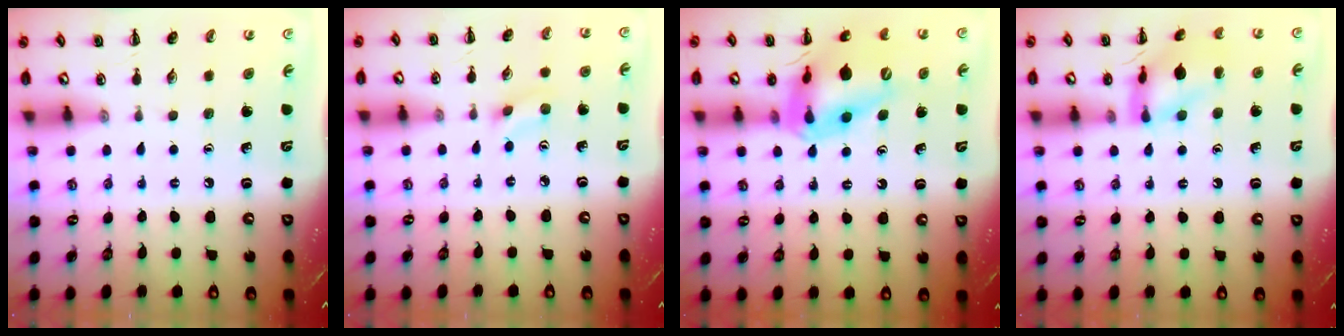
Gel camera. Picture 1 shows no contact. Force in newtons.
{"total": 2.3, "press": 2.1, "slide": 0.8}
{"total": 18.7, "press": 18.4, "slide": 3.0}
{"total": 11.7, "press": 11.7, "slide": 1.0}